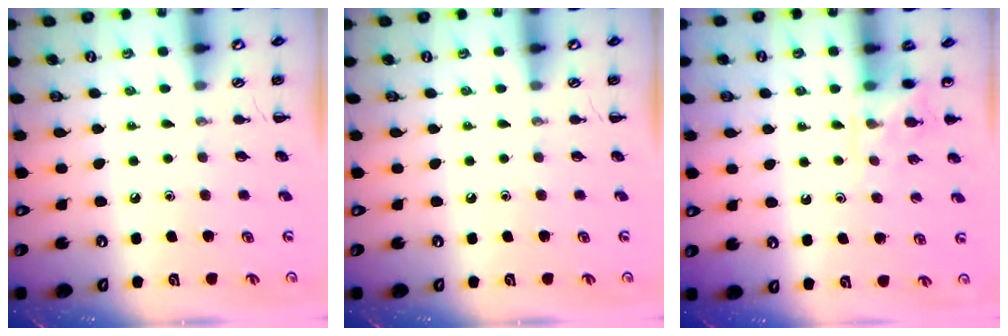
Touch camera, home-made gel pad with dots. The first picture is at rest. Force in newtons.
{"total": 0.0}
{"total": 5.0, "press": 4.8, "slide": 1.4}